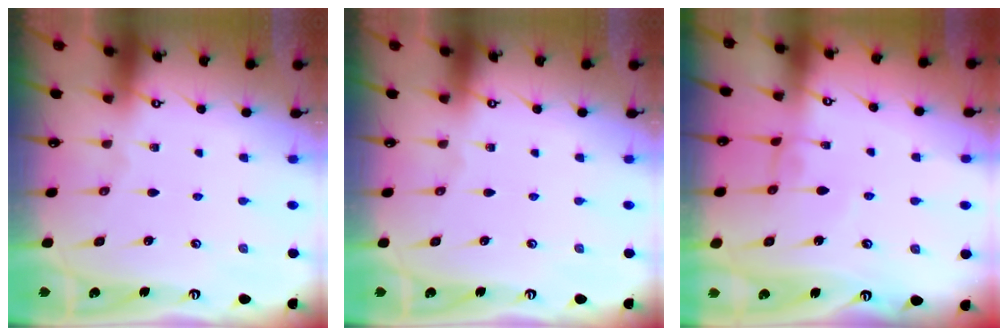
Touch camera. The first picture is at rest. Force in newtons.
{"total": 0.0}
{"total": 2.9, "press": 2.9, "slide": 0.1}